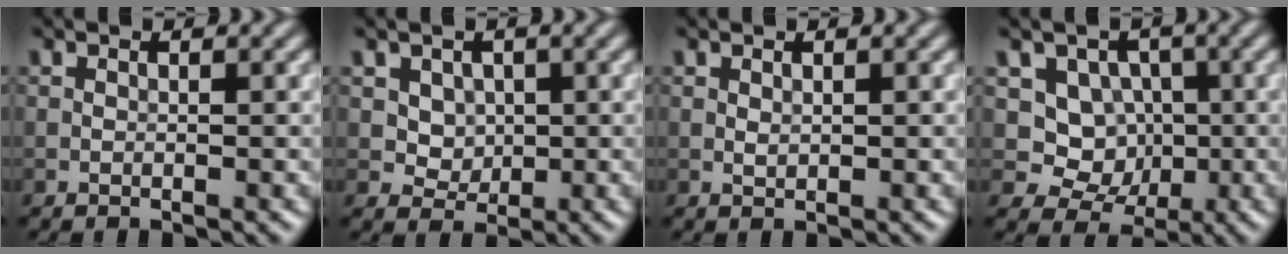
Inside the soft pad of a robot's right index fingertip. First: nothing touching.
{"total": 3.1, "force": [1.1, 2.5, 1.5], "torque": [-0.032, -0.005, 0.034]}
{"total": 0.6, "force": [0.3, 0.4, 0.3], "torque": [-0.009, -0.001, 0.008]}
{"total": 5.5, "force": [0.8, 4.9, 2.3], "torque": [-0.025, -0.003, 0.004]}